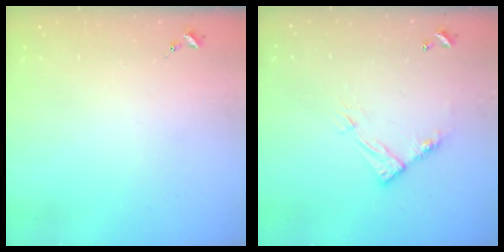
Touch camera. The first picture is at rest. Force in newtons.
{"total": 9.4, "press": 9.4, "slide": 0.5}